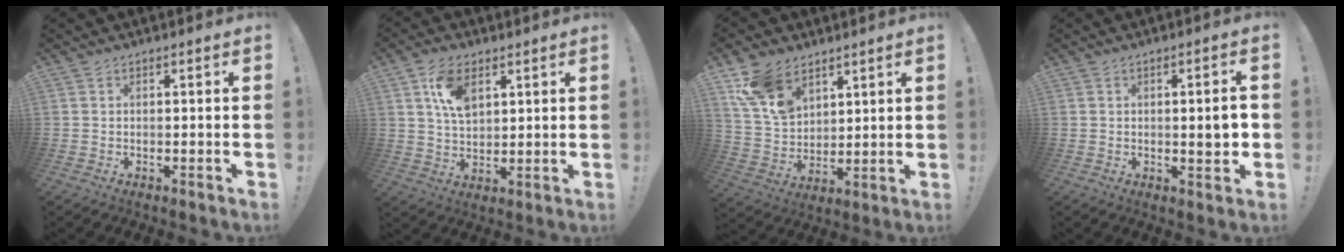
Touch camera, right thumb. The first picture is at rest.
{"total": 9.8, "force": [4.6, 6.0, 6.3], "torque": [-0.107, -0.008, 0.087]}
{"total": 12.6, "force": [8.2, 7.9, 5.4], "torque": [-0.112, -0.037, 0.167]}
{"total": 5.3, "force": [0.0, 1.0, 5.2], "torque": [-0.067, -0.007, -0.003]}